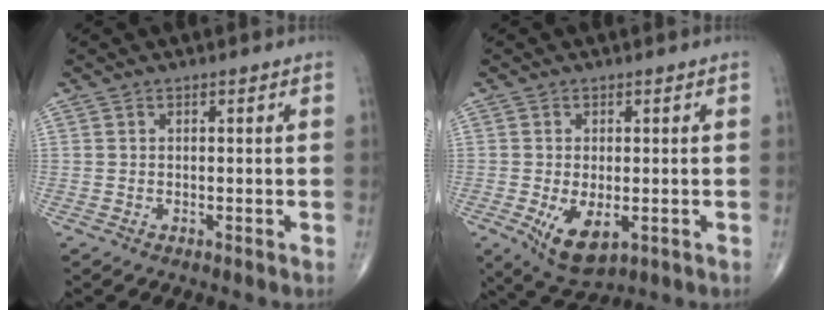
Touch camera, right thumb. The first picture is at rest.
{"total": 7.4, "force": [-1.9, 3.8, 6.1], "torque": [-0.106, -0.015, -0.021]}